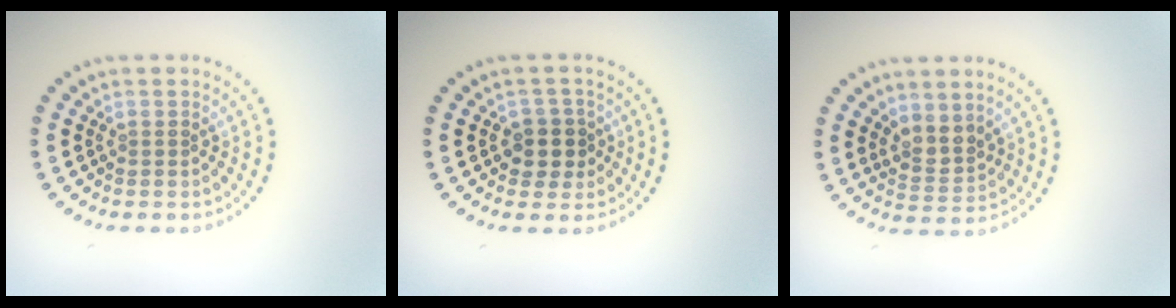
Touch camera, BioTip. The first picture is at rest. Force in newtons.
{"total": 2.6, "press": 2.3, "slide": 1.1}
{"total": 2.3, "press": 1.8, "slide": 1.4}